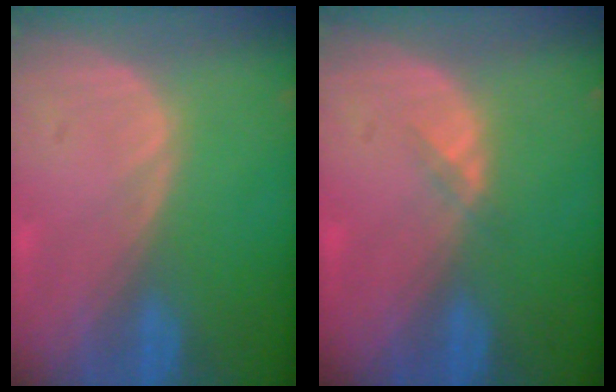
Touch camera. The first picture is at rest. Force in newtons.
{"total": 1.3, "press": 0.9, "slide": 0.9}